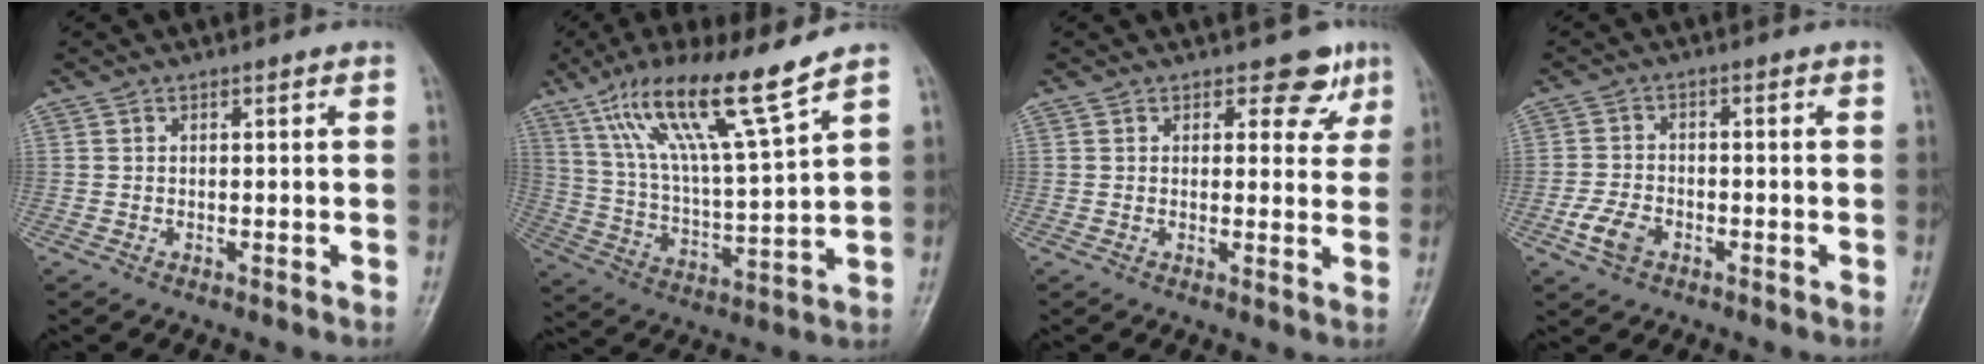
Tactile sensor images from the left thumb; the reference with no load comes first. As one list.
[{"total": 16.8, "force": [11.2, 1.2, 12.4], "torque": [-0.218, -0.051, 0.209]}, {"total": 5.0, "force": [3.2, 3.0, 2.3], "torque": [0.008, -0.013, 0.036]}, {"total": 5.0, "force": [-2.4, 3.3, 2.9], "torque": [-0.056, 0.011, -0.048]}]